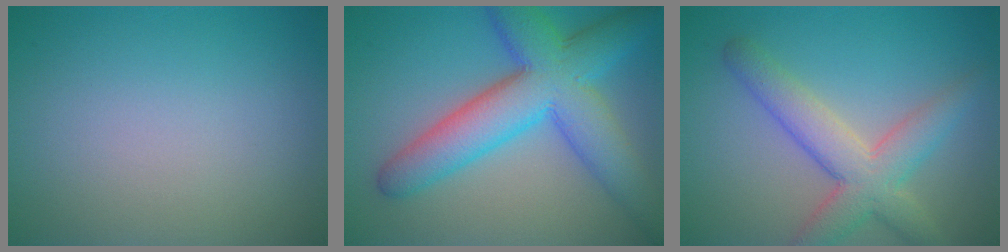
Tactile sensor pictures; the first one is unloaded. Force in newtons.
{"total": 9.5, "press": 9.5, "slide": 0.2}
{"total": 5.6, "press": 5.6, "slide": 0.2}